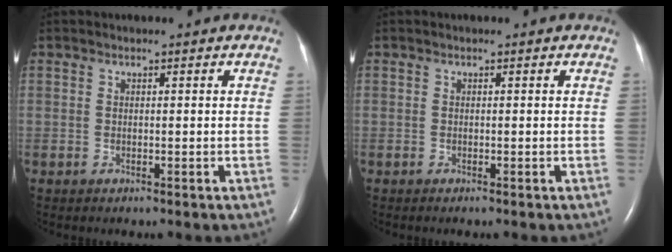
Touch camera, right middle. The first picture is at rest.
{"total": 0.0}